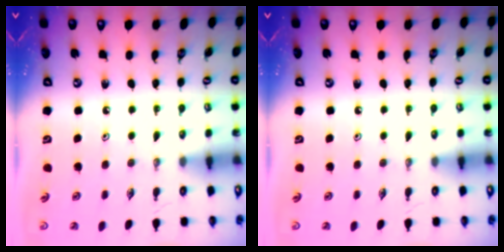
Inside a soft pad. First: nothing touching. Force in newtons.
{"total": 0.0}